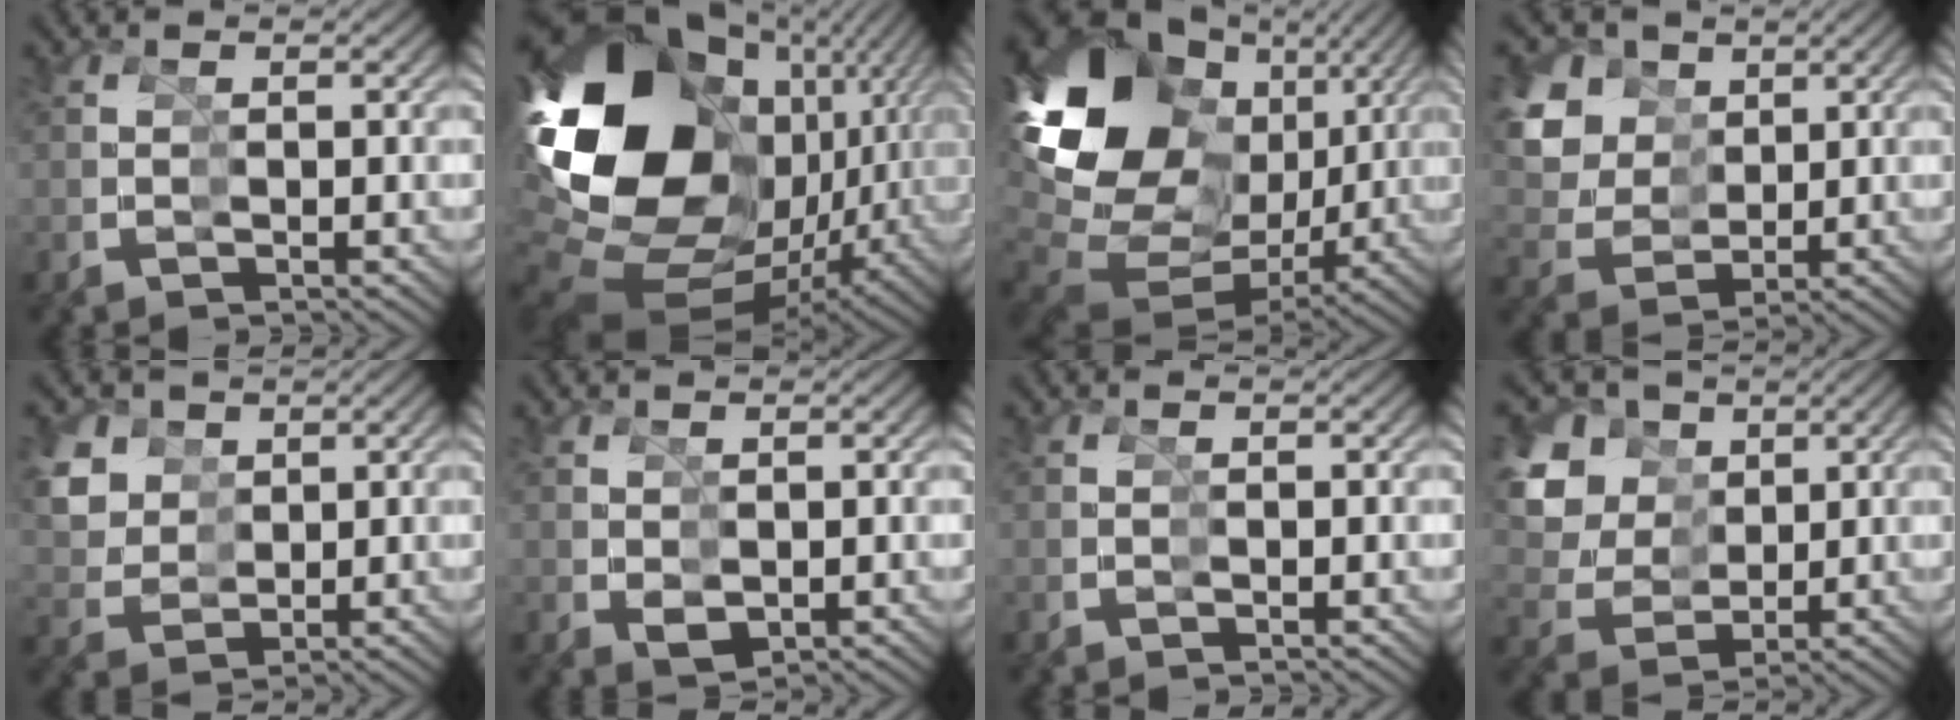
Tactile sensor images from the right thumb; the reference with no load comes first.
{"total": 25.8, "force": [-1.2, 17.0, 19.4], "torque": [-0.367, -0.045, 0.006]}
{"total": 19.7, "force": [1.4, 13.6, 14.2], "torque": [-0.288, -0.010, 0.034]}
{"total": 9.9, "force": [4.3, 8.2, 3.7], "torque": [-0.106, 0.007, 0.062]}
{"total": 6.0, "force": [3.1, 4.9, 1.6], "torque": [-0.071, -0.012, 0.057]}
{"total": 1.7, "force": [0.5, 1.0, 1.3], "torque": [-0.020, 0.001, 0.011]}
{"total": 0.0}
{"total": 10.7, "force": [4.1, 8.8, 4.5], "torque": [-0.115, 0.007, 0.058]}